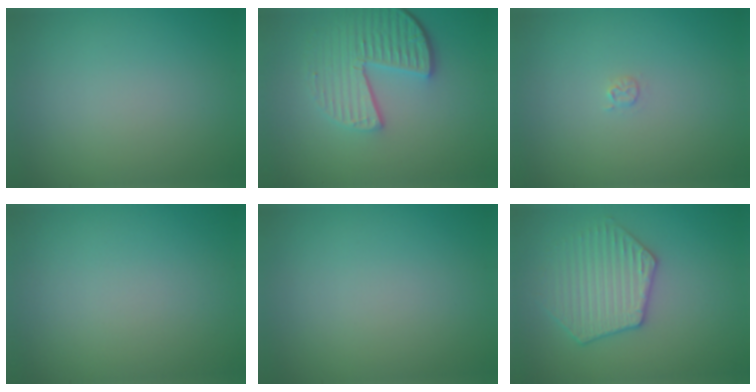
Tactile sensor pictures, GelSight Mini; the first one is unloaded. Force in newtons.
{"total": 5.4, "press": 4.1, "slide": 3.5}
{"total": 0.7, "press": 0.7, "slide": 0.1}
{"total": 0.0}
{"total": 0.0}
{"total": 3.8, "press": 3.7, "slide": 0.6}